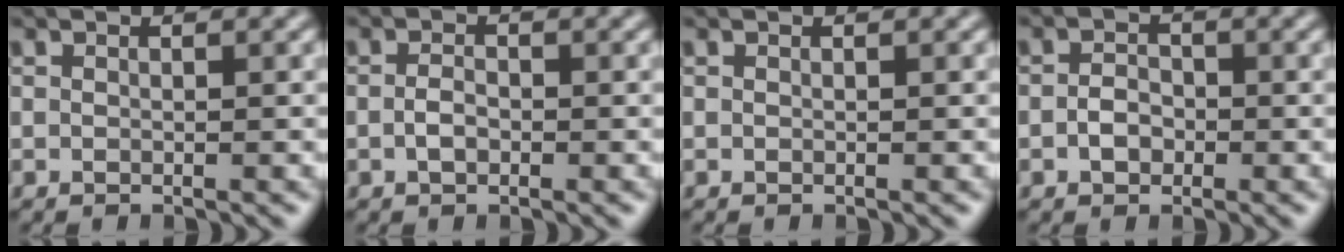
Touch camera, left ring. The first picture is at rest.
{"total": 1.4, "force": [-0.4, 0.8, 1.1], "torque": [-0.023, 0.001, -0.010]}
{"total": 0.0}
{"total": 1.9, "force": [-0.6, 1.4, 1.1], "torque": [-0.020, 0.002, -0.015]}